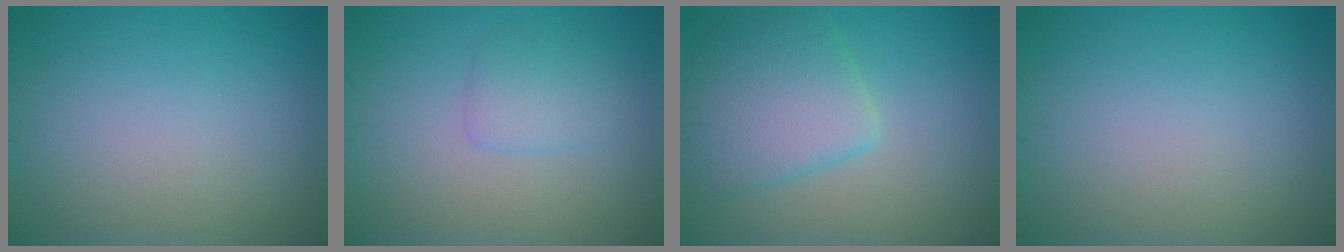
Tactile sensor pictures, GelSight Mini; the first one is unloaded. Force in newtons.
{"total": 1.8, "press": 1.8, "slide": 0.0}
{"total": 5.3, "press": 5.3, "slide": 0.3}
{"total": 0.0}